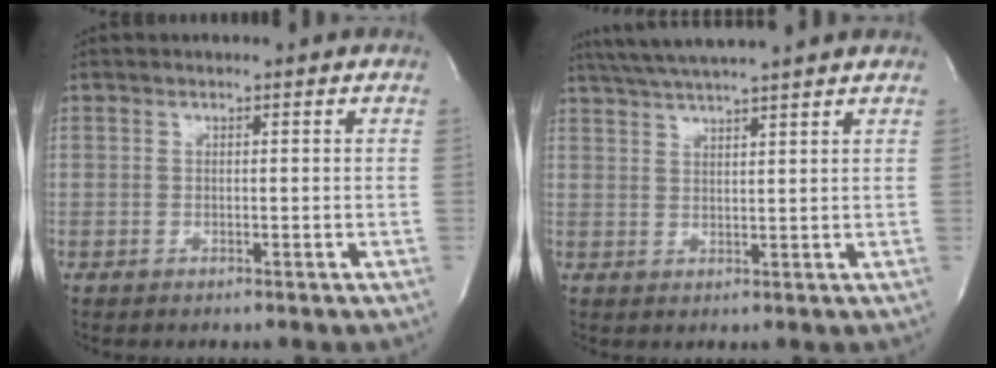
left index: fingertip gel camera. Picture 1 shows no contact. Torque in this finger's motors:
{"motor_torque": [-0.03, -0.07, 0.20, 0.12]}